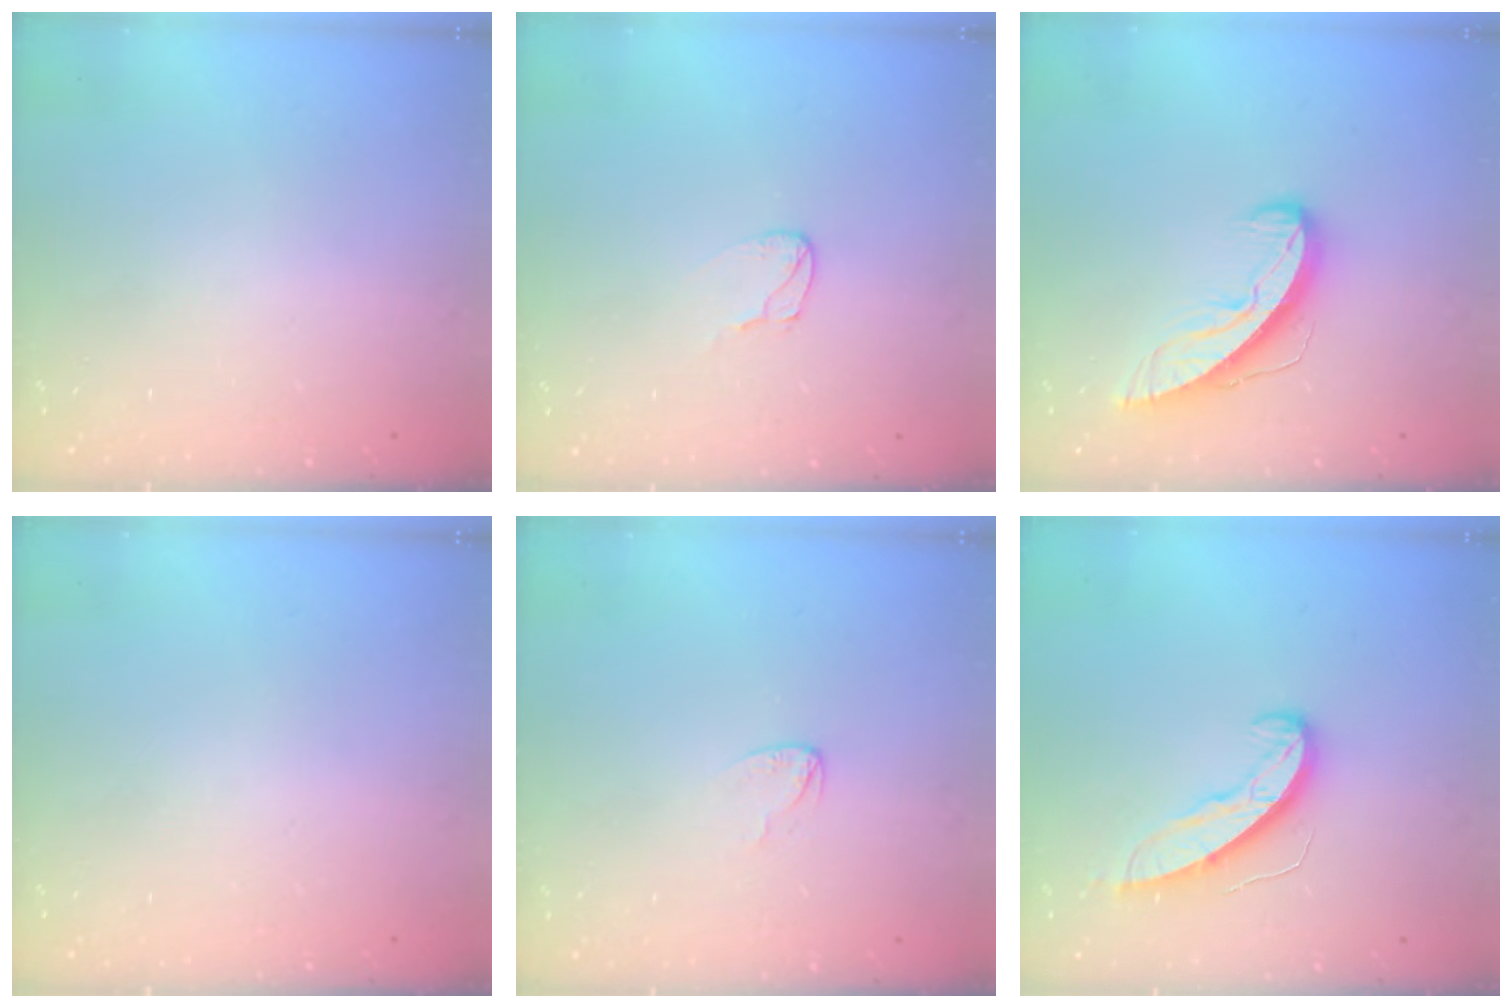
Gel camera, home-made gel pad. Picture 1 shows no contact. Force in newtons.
{"total": 4.4, "press": 4.3, "slide": 0.4}
{"total": 9.2, "press": 9.2, "slide": 0.9}
{"total": 0.0}
{"total": 2.7, "press": 2.7, "slide": 0.2}
{"total": 10.5, "press": 10.5, "slide": 0.5}